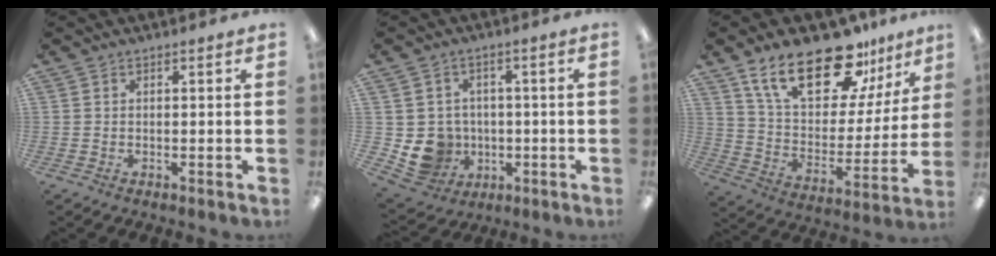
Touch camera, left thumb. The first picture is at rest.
{"total": 8.8, "force": [-1.4, 8.4, 2.3], "torque": [-0.066, 0.006, -0.013]}
{"total": 23.0, "force": [15.9, 9.9, 13.3], "torque": [-0.227, -0.086, 0.279]}